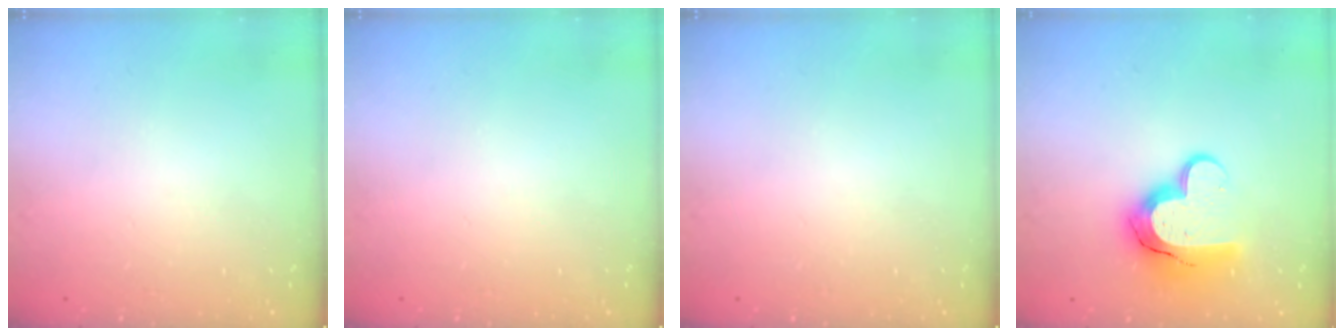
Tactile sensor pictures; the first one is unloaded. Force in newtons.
{"total": 0.0}
{"total": 0.0}
{"total": 14.2, "press": 14.1, "slide": 1.0}